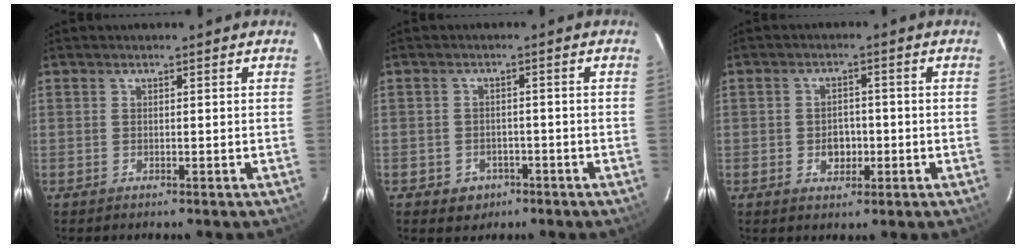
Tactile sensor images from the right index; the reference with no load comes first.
{"total": 4.5, "force": [-2.2, 3.8, 1.0], "torque": [-0.032, 0.009, -0.023]}
{"total": 4.0, "force": [-1.0, 3.2, 2.2], "torque": [-0.039, 0.004, -0.010]}